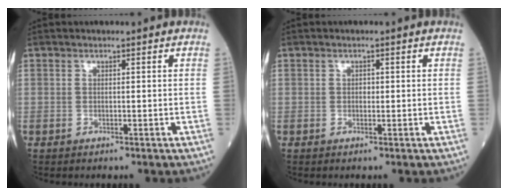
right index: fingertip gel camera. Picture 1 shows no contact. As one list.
[{"total": 0.6, "force": [0.1, 0.5, 0.4], "torque": [-0.008, 0.002, 0.002]}]